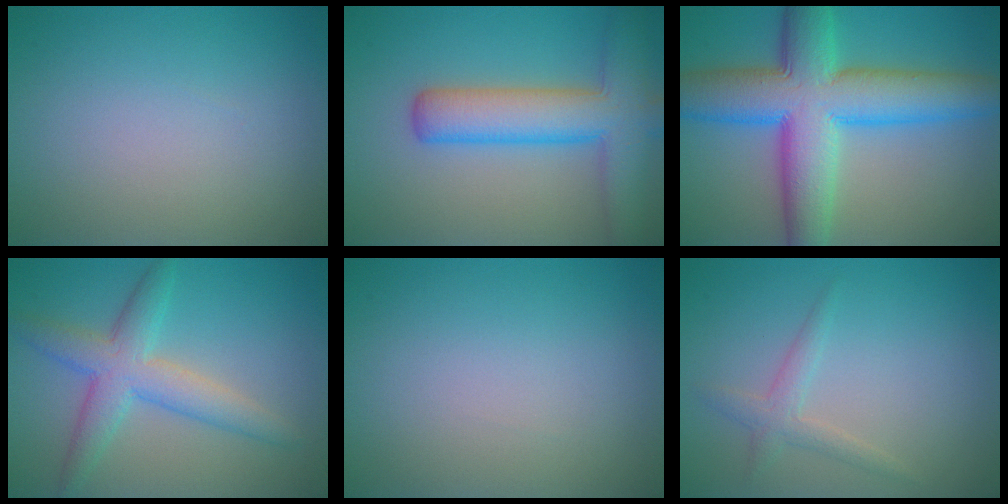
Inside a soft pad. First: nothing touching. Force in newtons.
{"total": 7.6, "press": 7.6, "slide": 0.3}
{"total": 11.6, "press": 11.6, "slide": 0.2}
{"total": 4.8, "press": 4.8, "slide": 0.1}
{"total": 0.0}
{"total": 1.8, "press": 1.8, "slide": 0.1}